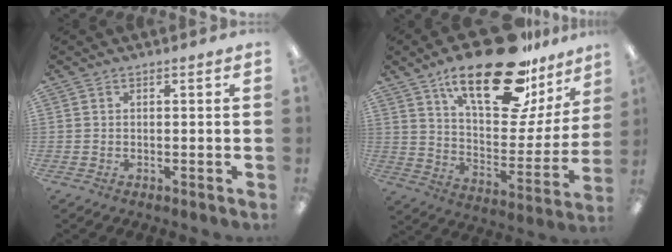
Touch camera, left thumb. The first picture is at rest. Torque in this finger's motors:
{"motor_torque": [0.71, 0.70, 1.50, -1.28, 0.53]}